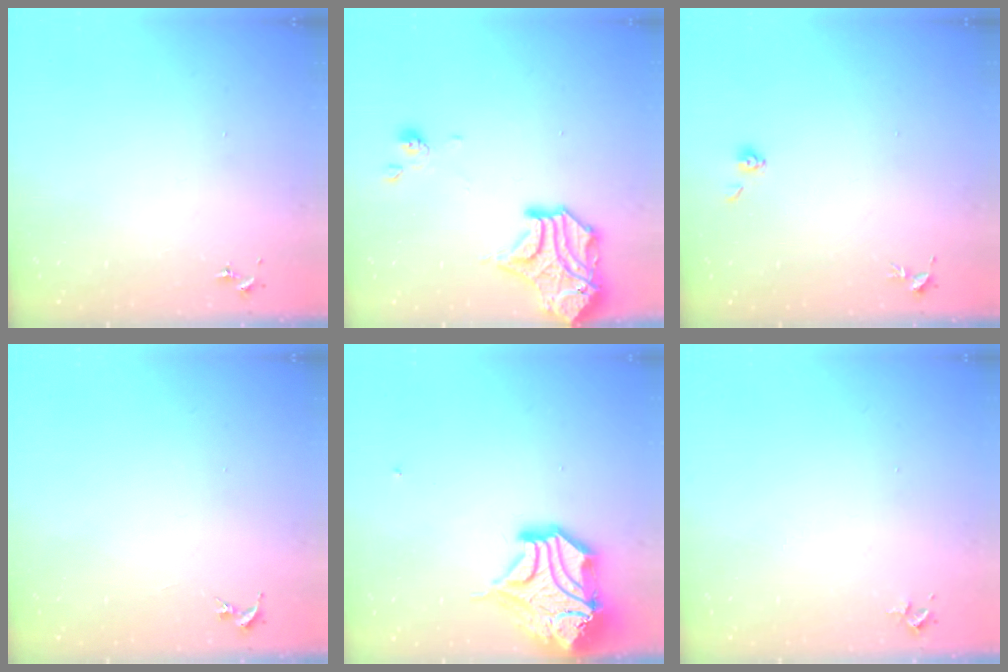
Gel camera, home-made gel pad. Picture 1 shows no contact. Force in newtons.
{"total": 16.4, "press": 16.1, "slide": 3.1}
{"total": 3.7, "press": 3.5, "slide": 1.4}
{"total": 0.0}
{"total": 18.1, "press": 17.9, "slide": 2.5}
{"total": 2.4, "press": 2.4, "slide": 0.3}